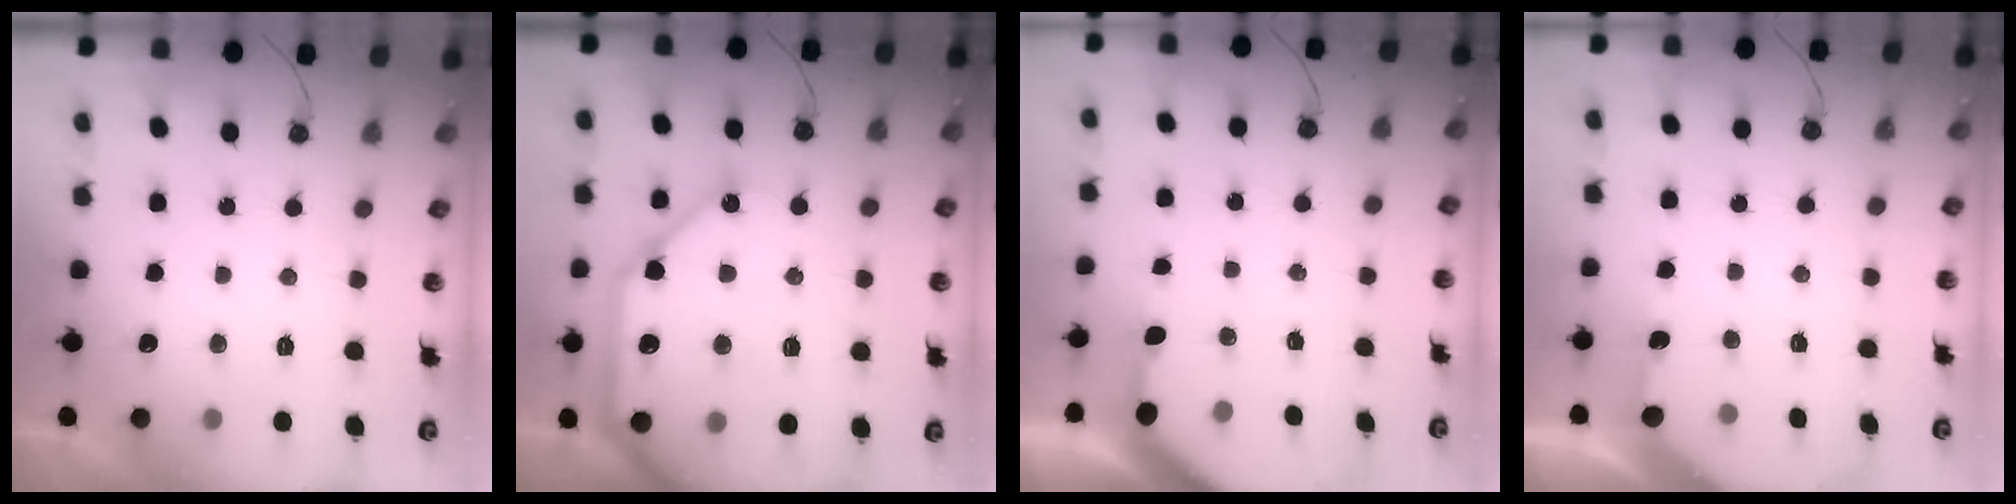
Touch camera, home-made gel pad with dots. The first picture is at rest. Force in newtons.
{"total": 22.6, "press": 22.3, "slide": 3.1}
{"total": 3.8, "press": 3.8, "slide": 0.3}
{"total": 2.4, "press": 2.4, "slide": 0.3}